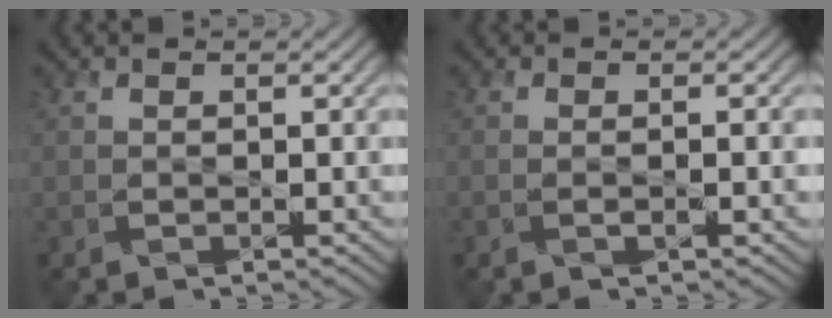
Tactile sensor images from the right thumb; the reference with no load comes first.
{"total": 1.4, "force": [-0.5, 0.1, 1.3], "torque": [-0.022, 0.002, -0.011]}